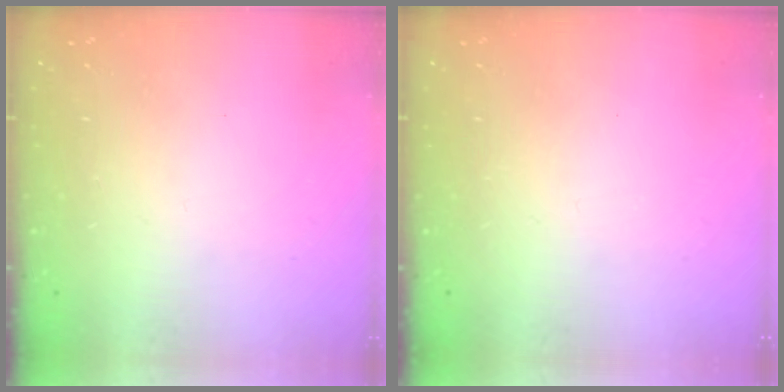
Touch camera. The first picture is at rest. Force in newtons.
{"total": 0.0}